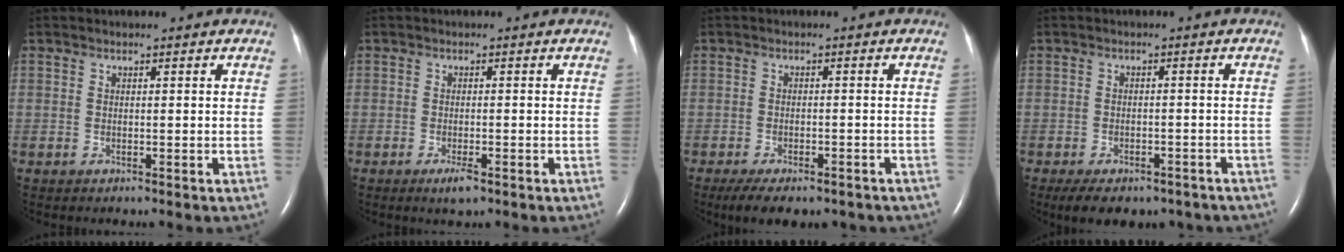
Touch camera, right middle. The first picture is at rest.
{"total": 2.2, "force": [-1.3, 0.5, 1.7], "torque": [-0.032, -0.003, -0.021]}
{"total": 10.7, "force": [-8.1, 4.1, 5.6], "torque": [-0.081, -0.004, -0.107]}
{"total": 12.7, "force": [-9.6, 5.9, 5.8], "torque": [-0.096, -0.004, -0.114]}